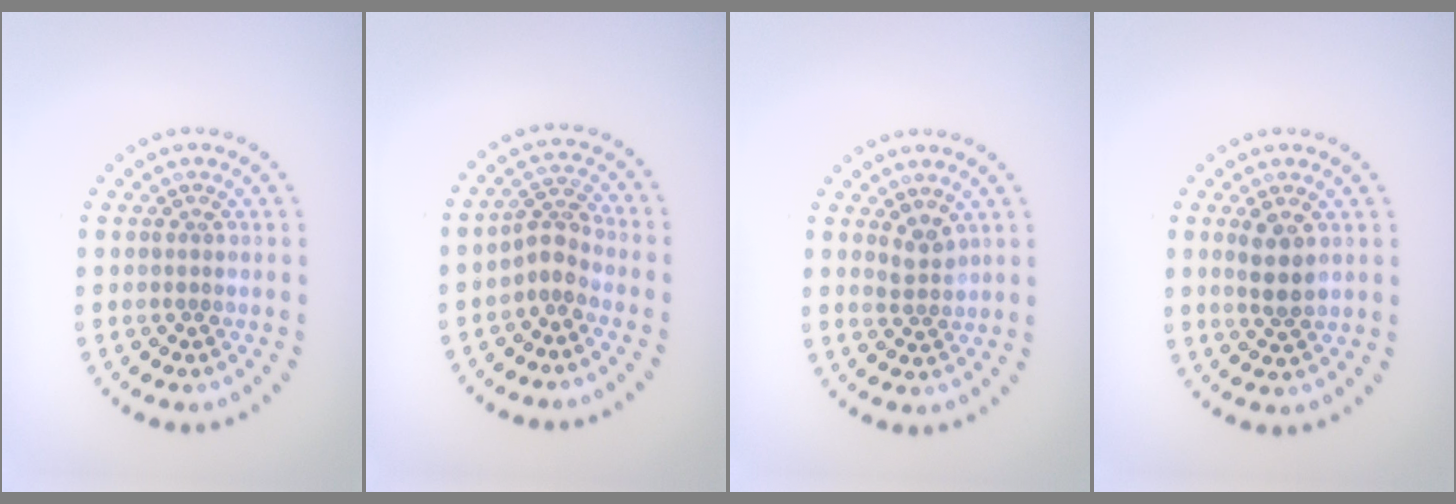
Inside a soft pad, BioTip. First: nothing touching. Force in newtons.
{"total": 2.4, "press": 1.7, "slide": 1.7}
{"total": 1.7, "press": 1.3, "slide": 1.2}
{"total": 2.5, "press": 2.3, "slide": 1.0}